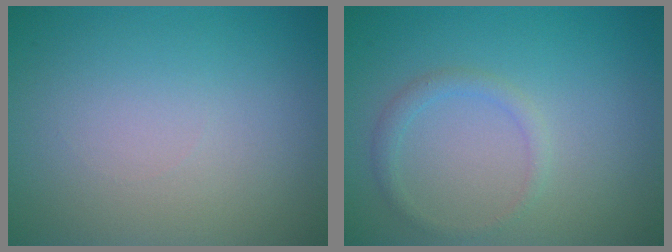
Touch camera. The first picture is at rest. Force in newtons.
{"total": 1.4, "press": 1.4, "slide": 0.0}